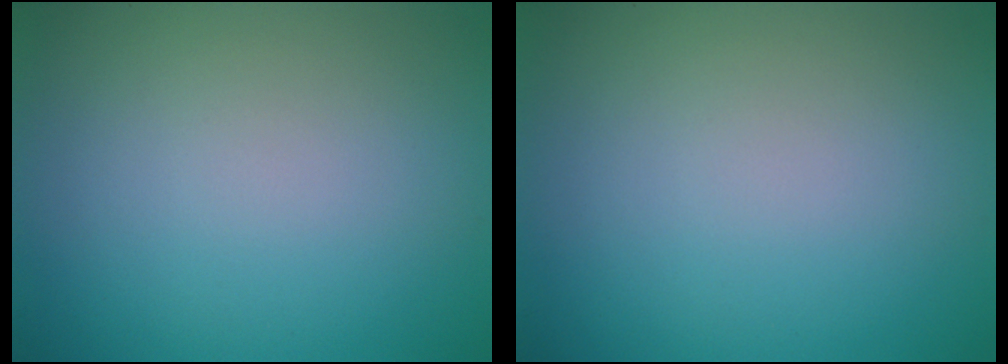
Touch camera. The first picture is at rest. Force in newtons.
{"total": 0.0}